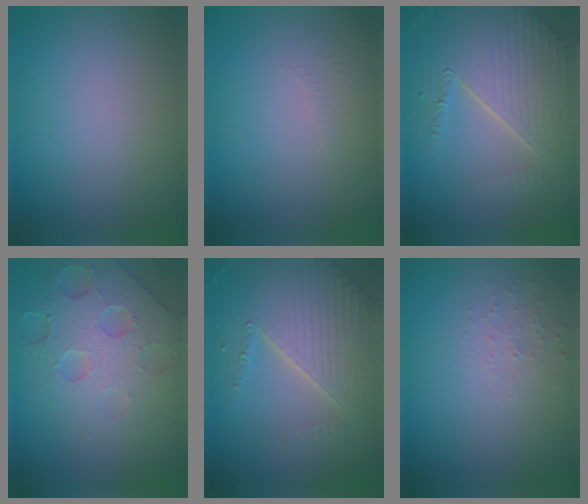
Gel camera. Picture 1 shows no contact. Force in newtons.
{"total": 1.4, "press": 1.3, "slide": 0.4}
{"total": 6.7, "press": 5.3, "slide": 4.1}
{"total": 7.8, "press": 5.6, "slide": 5.5}
{"total": 7.8, "press": 5.6, "slide": 5.4}
{"total": 1.3, "press": 1.3, "slide": 0.4}